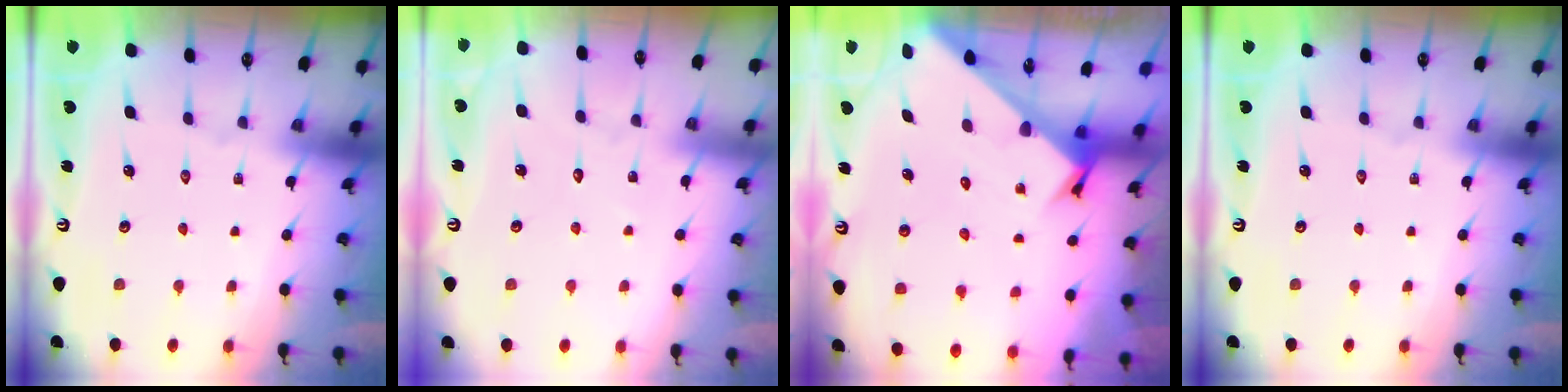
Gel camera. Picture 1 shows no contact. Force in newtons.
{"total": 3.8, "press": 3.8, "slide": 0.4}
{"total": 2.2, "press": 2.2, "slide": 0.1}
{"total": 0.0}